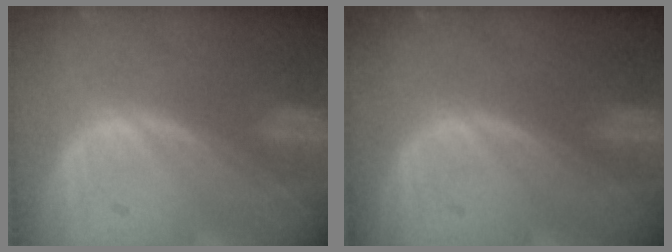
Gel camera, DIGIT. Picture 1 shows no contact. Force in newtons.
{"total": 0.0}